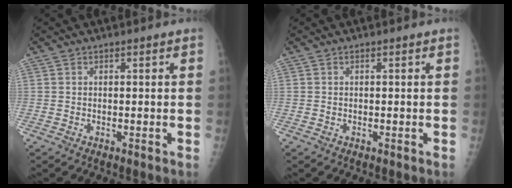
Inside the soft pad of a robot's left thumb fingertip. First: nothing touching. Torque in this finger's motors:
{"motor_torque": [-0.09, 0.19, 0.14, 0.14, -0.02]}